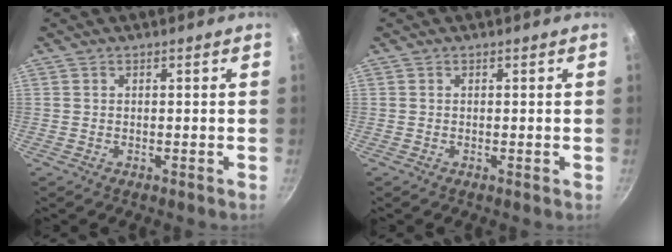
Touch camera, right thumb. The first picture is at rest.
{"total": 0.0}